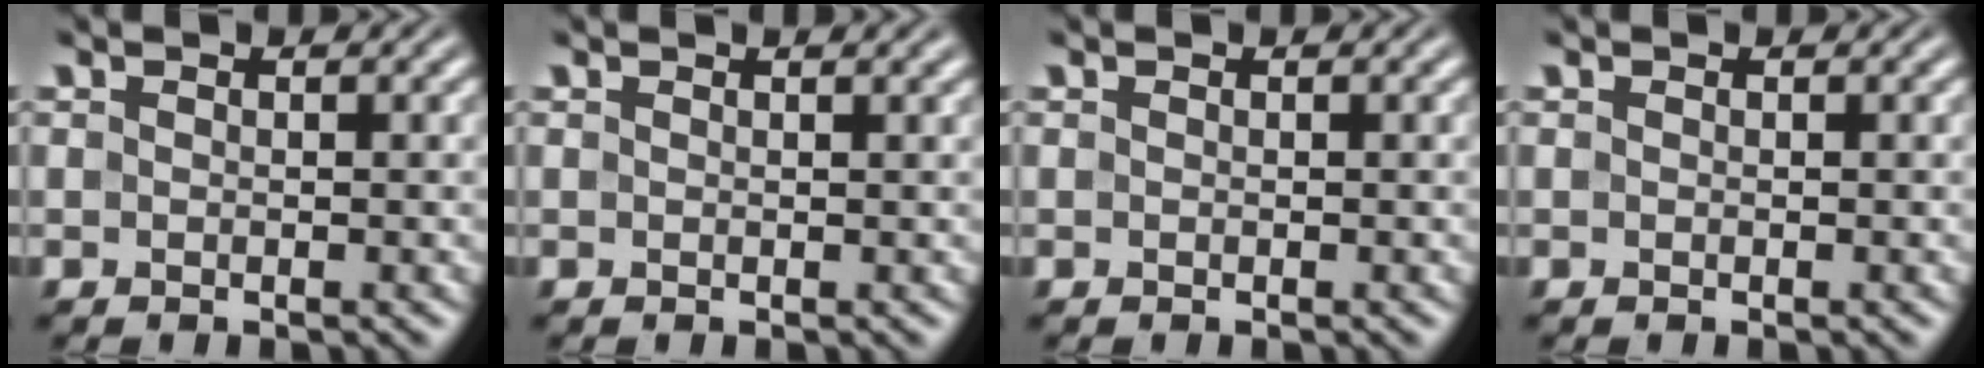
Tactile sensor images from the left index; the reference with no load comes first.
{"total": 1.2, "force": [0.9, 0.4, 0.7], "torque": [-0.004, 0.002, 0.007]}
{"total": 0.0}
{"total": 0.0}